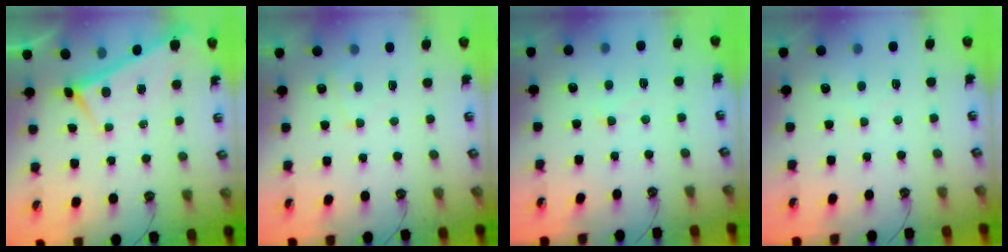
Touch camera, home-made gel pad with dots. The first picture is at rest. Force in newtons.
{"total": 3.2, "press": 3.2, "slide": 0.7}
{"total": 4.1, "press": 4.0, "slide": 0.9}
{"total": 1.9, "press": 1.8, "slide": 0.3}